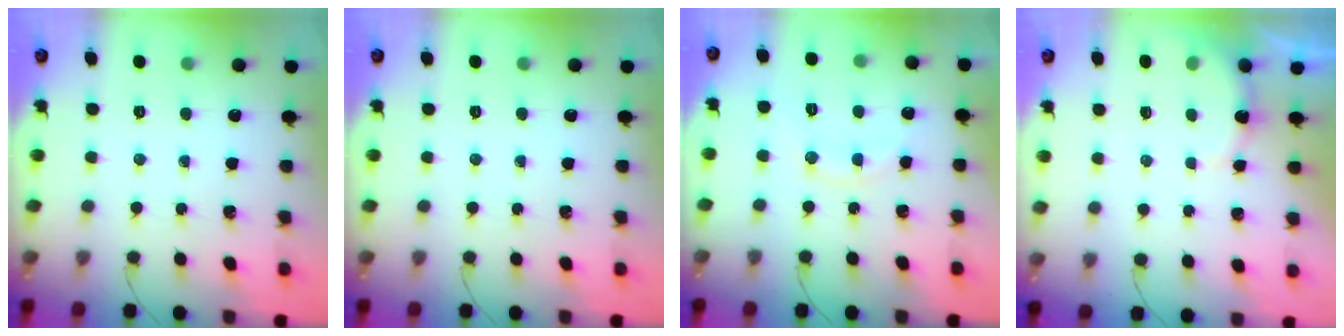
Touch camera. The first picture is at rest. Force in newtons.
{"total": 0.0}
{"total": 7.8, "press": 7.8, "slide": 0.7}
{"total": 5.7, "press": 5.7, "slide": 1.0}